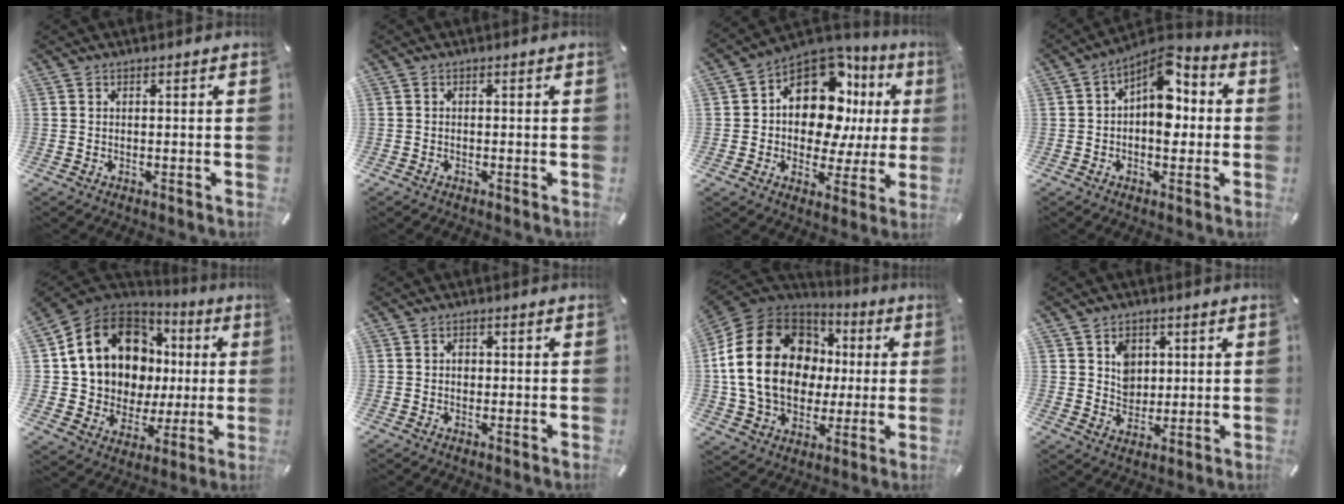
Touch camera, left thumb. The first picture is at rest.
{"total": 0.5, "force": [-0.4, 0.3, 0.1], "torque": [-0.001, 0.002, -0.010]}
{"total": 15.3, "force": [4.3, 10.3, 10.5], "torque": [-0.177, -0.037, 0.072]}
{"total": 9.6, "force": [2.1, 6.0, 7.3], "torque": [-0.092, -0.022, 0.031]}
{"total": 18.2, "force": [6.6, 14.5, 8.9], "torque": [-0.165, -0.036, 0.137]}
{"total": 1.4, "force": [-0.1, 1.2, 0.8], "torque": [-0.008, 0.001, -0.005]}
{"total": 24.2, "force": [1.6, 18.8, 15.2], "torque": [-0.297, 0.015, 0.035]}
{"total": 6.2, "force": [2.0, 5.4, 2.1], "torque": [-0.027, -0.001, 0.032]}